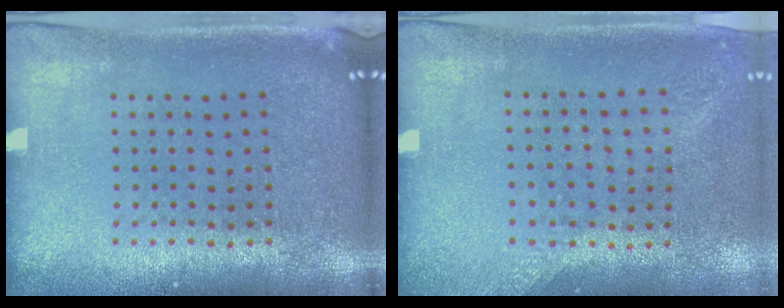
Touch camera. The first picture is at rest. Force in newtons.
{"total": 1.3, "press": 1.0, "slide": 0.8}